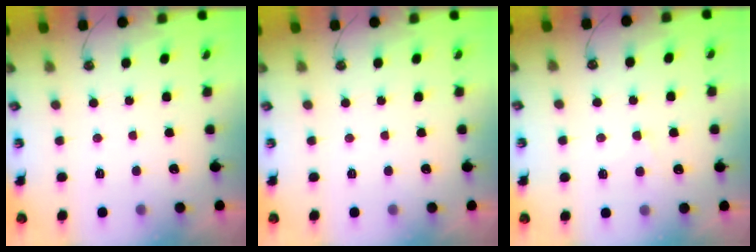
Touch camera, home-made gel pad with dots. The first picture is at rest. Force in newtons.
{"total": 0.0}
{"total": 0.8, "press": 0.3, "slide": 0.7}